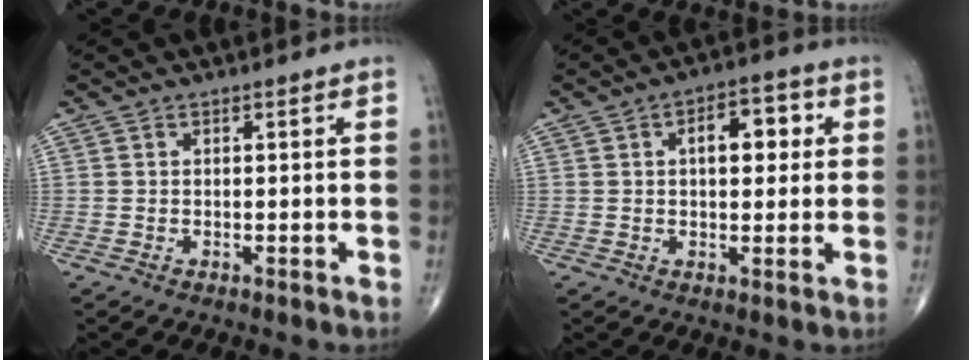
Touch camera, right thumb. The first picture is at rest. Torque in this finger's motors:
{"motor_torque": [0.28, 1.96, 0.82, 0.38, 0.04]}